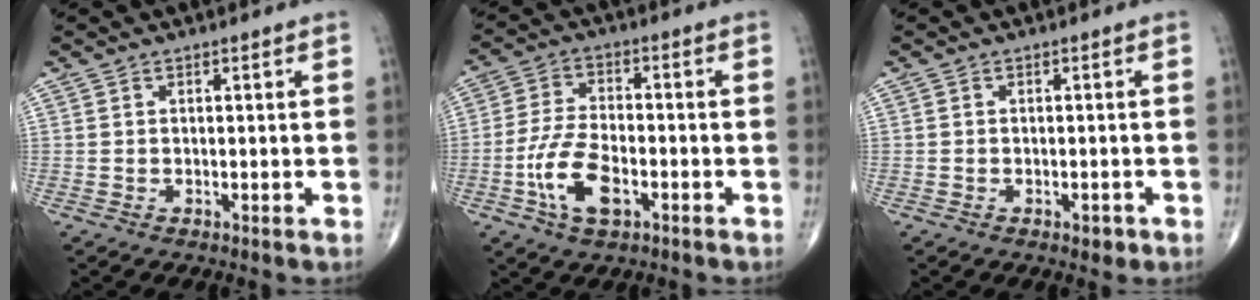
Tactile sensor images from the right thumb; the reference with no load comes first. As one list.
[{"total": 9.8, "force": [-3.7, 4.7, 7.7], "torque": [-0.153, 0.014, -0.070]}, {"total": 1.7, "force": [-1.0, 0.9, 1.1], "torque": [-0.004, 0.002, -0.013]}]